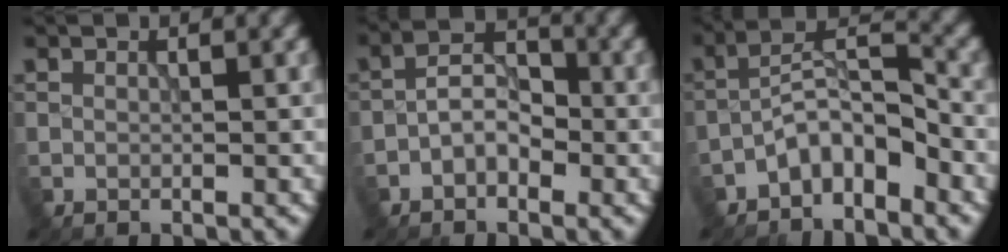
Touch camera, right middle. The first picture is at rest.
{"total": 3.2, "force": [-1.4, 1.9, 2.2], "torque": [-0.033, 0.013, -0.028]}
{"total": 4.7, "force": [-3.0, 1.9, 3.0], "torque": [-0.049, 0.020, -0.062]}